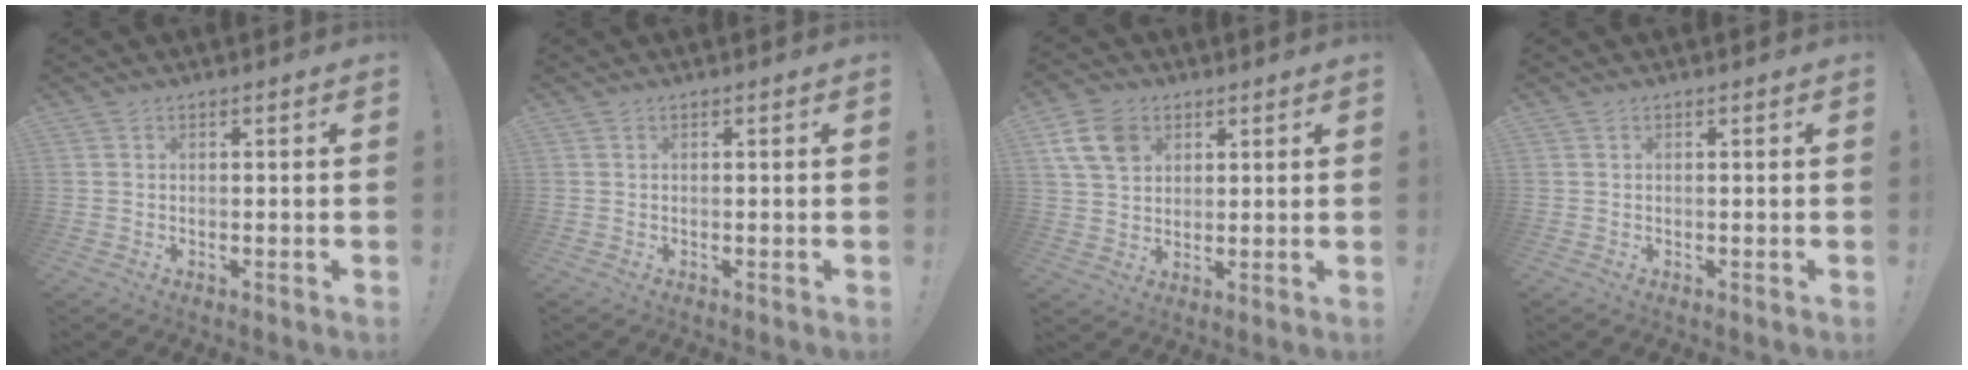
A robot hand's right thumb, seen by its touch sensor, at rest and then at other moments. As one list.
[{"total": 0.0}, {"total": 10.9, "force": [4.8, 8.0, 5.7], "torque": [-0.101, -0.010, 0.097]}, {"total": 0.0}]